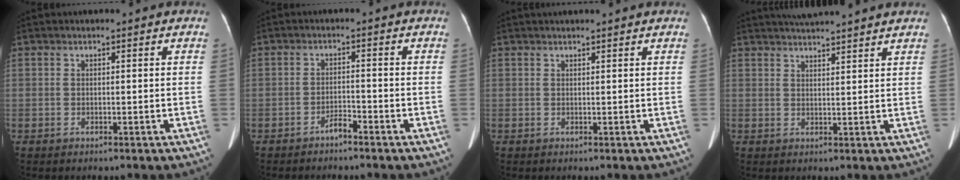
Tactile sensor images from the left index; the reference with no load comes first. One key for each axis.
{"total": 2.0, "fx": -1.8, "fy": 0.2, "fz": 0.8, "tx": -0.014, "ty": 0.001, "tz": -0.032}
{"total": 3.4, "fx": 3.2, "fy": 0.0, "fz": 1.2, "tx": -0.009, "ty": 0.031, "tz": 0.041}
{"total": 7.9, "fx": 7.3, "fy": -0.2, "fz": 3.0, "tx": -0.050, "ty": 0.030, "tz": 0.099}